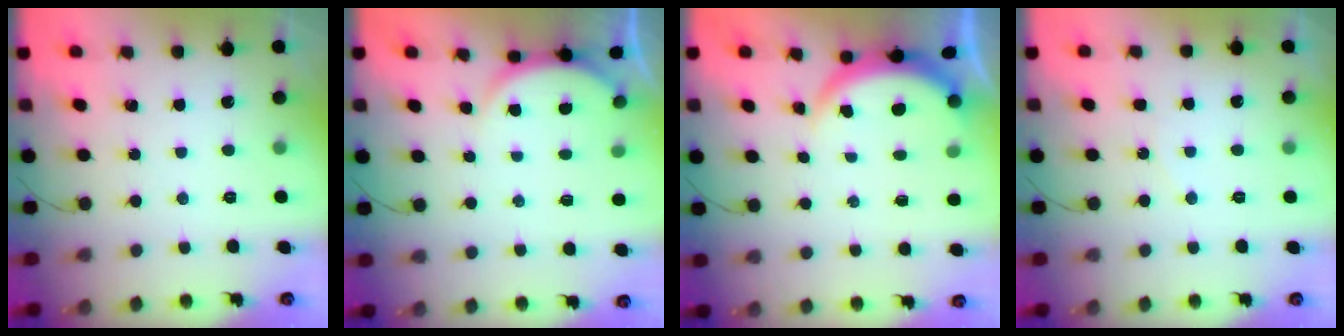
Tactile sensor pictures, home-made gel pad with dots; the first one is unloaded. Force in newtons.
{"total": 3.7, "press": 3.6, "slide": 0.6}
{"total": 3.8, "press": 3.7, "slide": 0.5}
{"total": 4.4, "press": 4.4, "slide": 0.4}